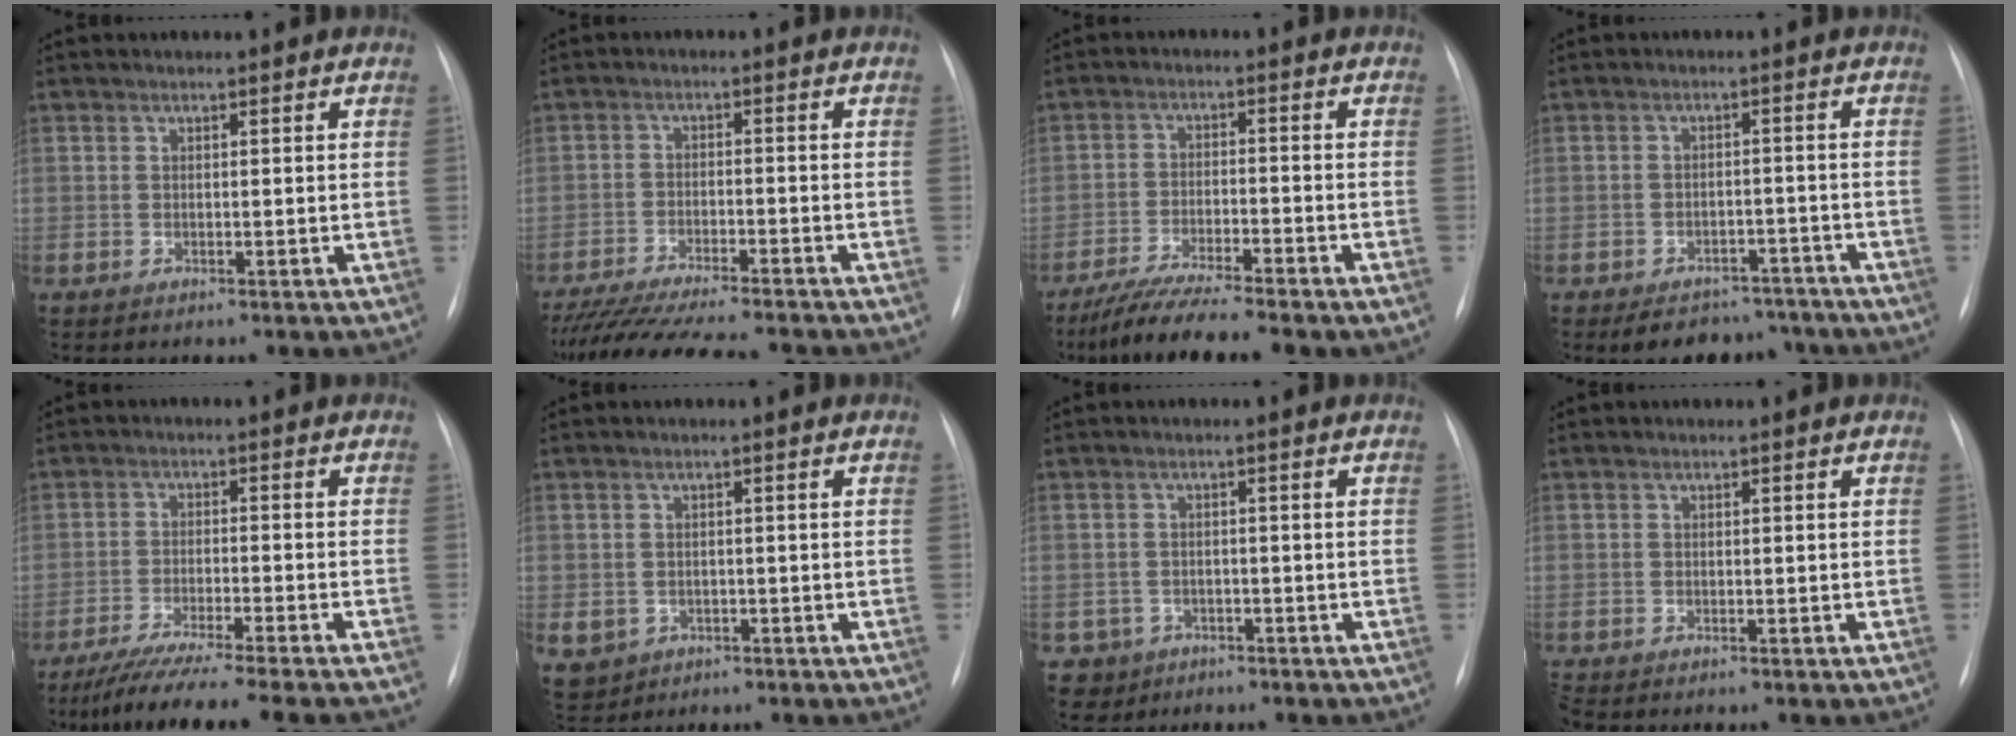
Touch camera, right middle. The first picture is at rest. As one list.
[{"total": 15.1, "force": [-13.3, 1.0, 7.1], "torque": [-0.117, -0.029, -0.202]}, {"total": 8.6, "force": [-7.1, -0.2, 4.8], "torque": [-0.083, -0.026, -0.121]}, {"total": 8.5, "force": [-7.1, 4.3, 2.0], "torque": [-0.006, 0.012, -0.092]}, {"total": 13.4, "force": [-11.3, -1.4, 7.1], "torque": [-0.094, -0.043, -0.176]}, {"total": 5.4, "force": [-2.2, 4.7, 1.4], "torque": [-0.030, 0.002, -0.026]}, {"total": 3.9, "force": [-2.2, 3.2, -0.5], "torque": [0.011, 0.008, -0.035]}, {"total": 0.6, "force": [-0.6, 0.0, 0.1], "torque": [-0.005, -0.004, -0.011]}]